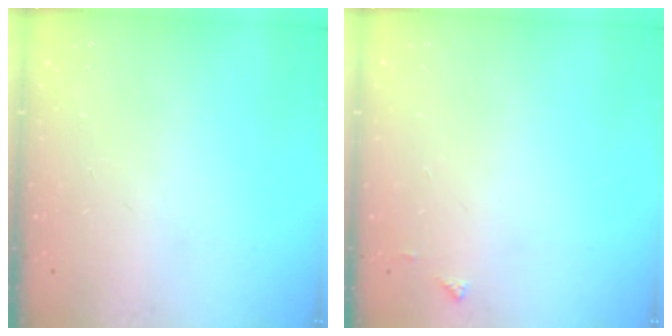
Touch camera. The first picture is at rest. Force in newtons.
{"total": 3.6, "press": 3.6, "slide": 0.5}